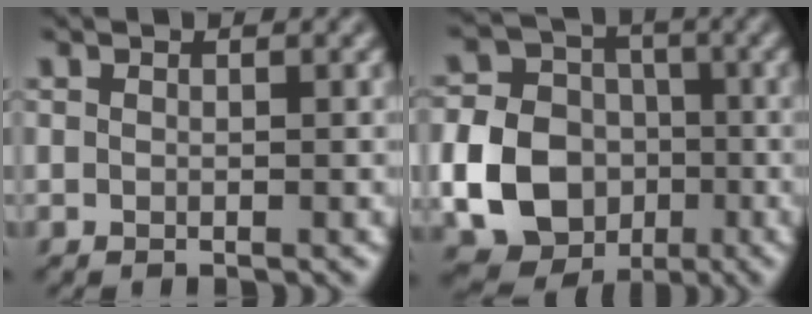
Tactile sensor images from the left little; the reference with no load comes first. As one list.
[{"total": 14.9, "force": [-3.6, 13.3, 5.5], "torque": [-0.140, -0.032, -0.075]}]